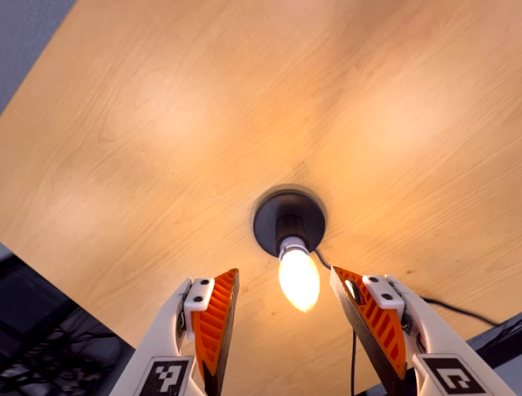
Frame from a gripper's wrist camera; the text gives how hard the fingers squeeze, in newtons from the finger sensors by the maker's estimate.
{"total": 0.0}